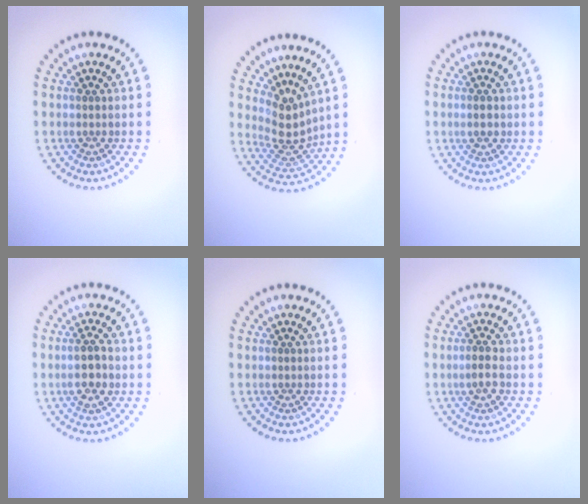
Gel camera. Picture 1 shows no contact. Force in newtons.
{"total": 3.4, "press": 2.6, "slide": 2.2}
{"total": 1.7, "press": 1.7, "slide": 0.0}
{"total": 2.8, "press": 2.7, "slide": 0.6}
{"total": 0.0}
{"total": 1.9, "press": 1.8, "slide": 0.5}